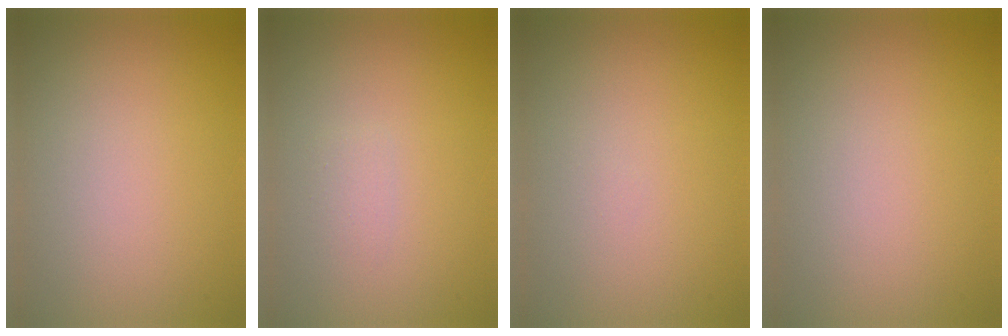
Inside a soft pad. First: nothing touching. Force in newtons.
{"total": 0.7, "press": 0.7, "slide": 0.1}
{"total": 0.0}
{"total": 0.0}